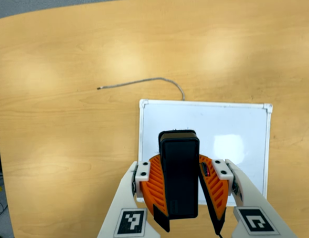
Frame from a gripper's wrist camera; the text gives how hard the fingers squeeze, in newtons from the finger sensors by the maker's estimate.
{"total": 9.5, "left": 9.3, "right": 9.7}